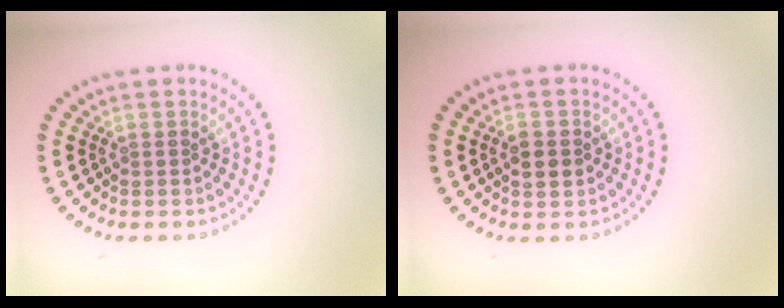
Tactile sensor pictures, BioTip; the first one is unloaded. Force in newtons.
{"total": 2.4, "press": 2.3, "slide": 0.2}